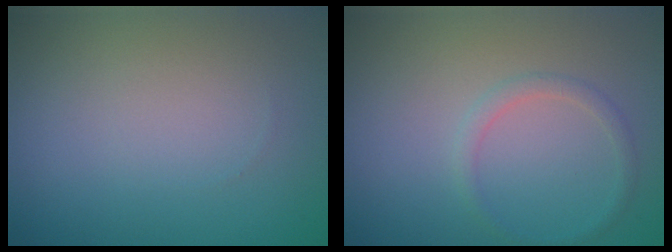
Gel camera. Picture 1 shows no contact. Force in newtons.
{"total": 1.1, "press": 1.1, "slide": 0.1}